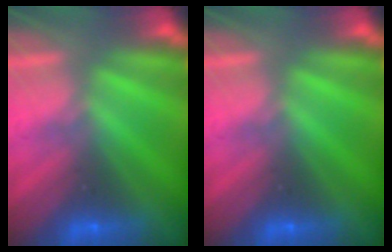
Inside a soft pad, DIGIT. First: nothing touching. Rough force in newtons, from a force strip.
{"total": 0.0}